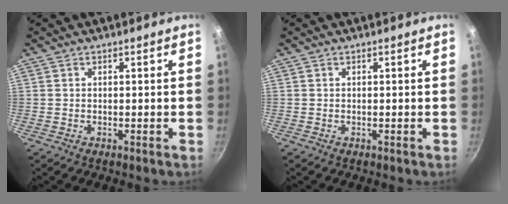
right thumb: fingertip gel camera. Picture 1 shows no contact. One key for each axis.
{"total": 0.0}